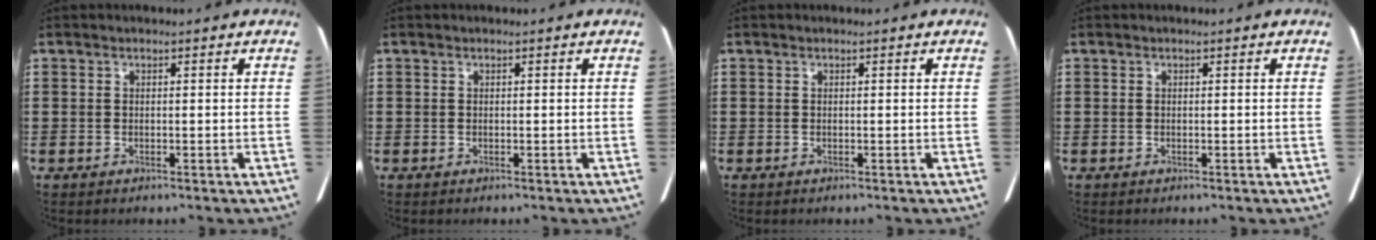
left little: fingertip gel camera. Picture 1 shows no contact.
{"total": 0.0}
{"total": 0.0}
{"total": 0.0}